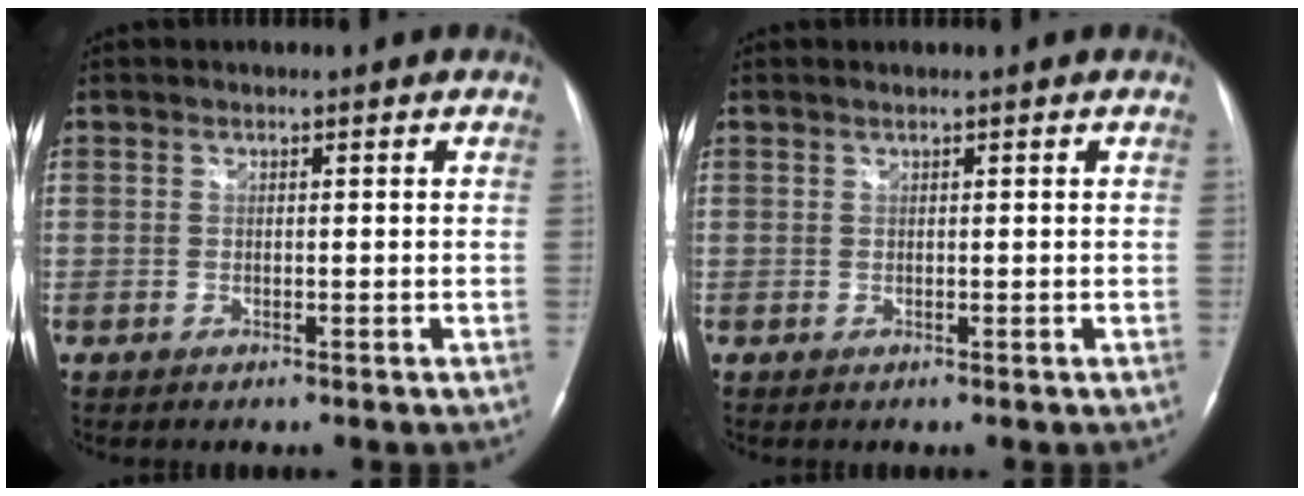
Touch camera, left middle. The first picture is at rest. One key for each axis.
{"total": 0.0}